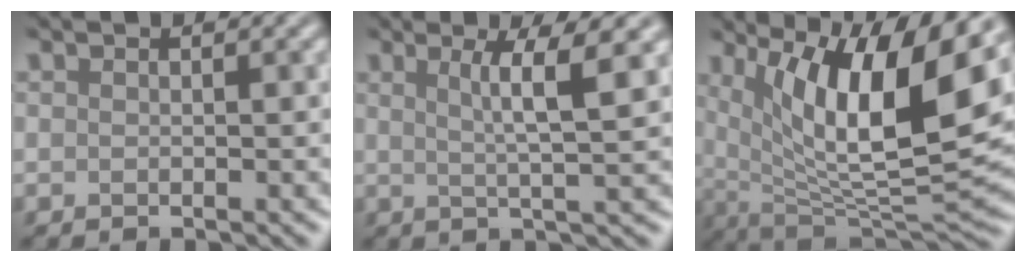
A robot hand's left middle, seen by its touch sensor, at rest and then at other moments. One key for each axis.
{"total": 4.3, "fx": 1.7, "fy": 0.4, "fz": 4.0, "tx": -0.064, "ty": 0.002, "tz": 0.032}
{"total": 13.6, "fx": 5.4, "fy": 4.1, "fz": 11.7, "tx": -0.184, "ty": -0.001, "tz": 0.095}